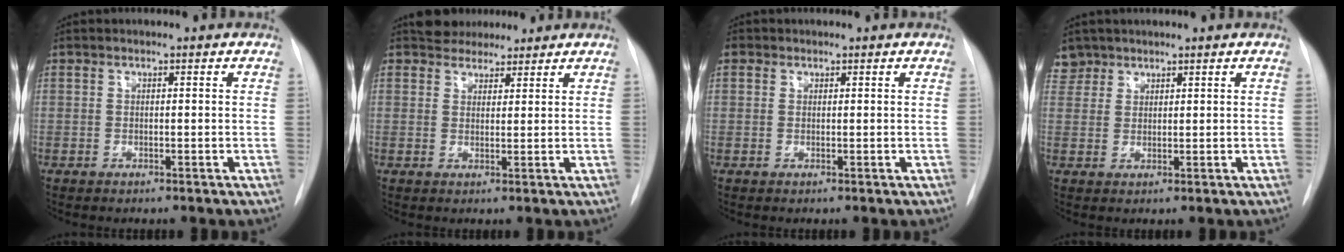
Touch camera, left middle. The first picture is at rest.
{"total": 4.2, "force": [3.7, 1.8, 0.7], "torque": [-0.008, 0.012, 0.059]}
{"total": 1.0, "force": [0.5, 0.9, 0.1], "torque": [0.007, 0.004, 0.004]}
{"total": 2.8, "force": [2.3, 1.5, -0.5], "torque": [0.012, 0.006, 0.044]}